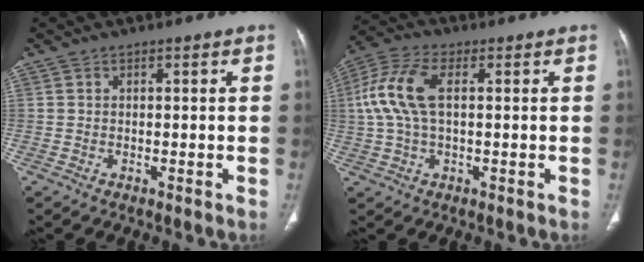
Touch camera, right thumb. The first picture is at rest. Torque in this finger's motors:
{"motor_torque": [0.20, 0.74, 0.36, -0.35, 0.31]}